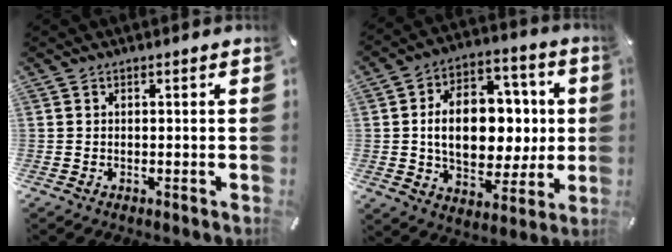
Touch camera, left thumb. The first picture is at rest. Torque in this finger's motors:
{"motor_torque": [2.53, 2.48, 1.67, -0.04, 0.48]}